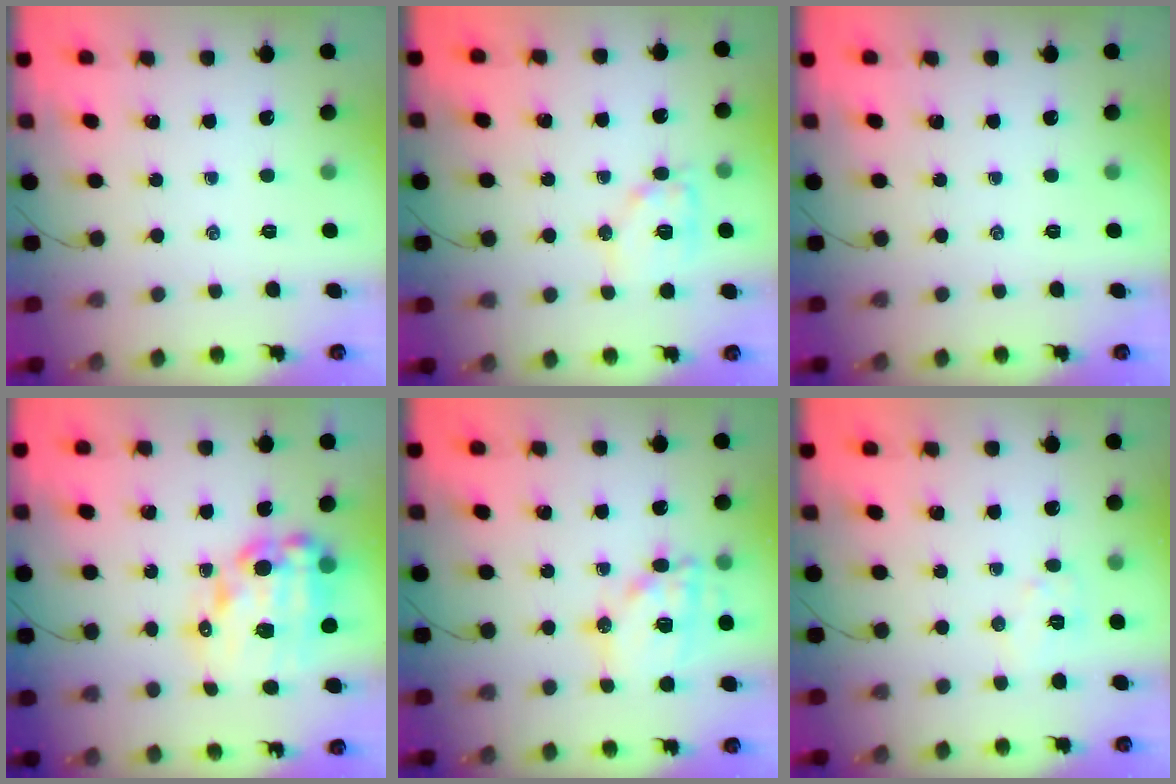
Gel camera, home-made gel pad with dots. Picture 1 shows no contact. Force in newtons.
{"total": 11.1, "press": 11.1, "slide": 1.2}
{"total": 0.0}
{"total": 17.1, "press": 16.7, "slide": 3.8}
{"total": 14.0, "press": 13.9, "slide": 2.2}
{"total": 6.1, "press": 6.0, "slide": 1.1}